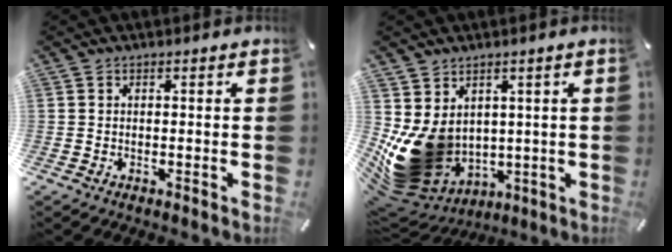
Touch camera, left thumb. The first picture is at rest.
{"total": 15.2, "force": [0.3, 13.0, 7.9], "torque": [-0.155, -0.028, 0.019]}